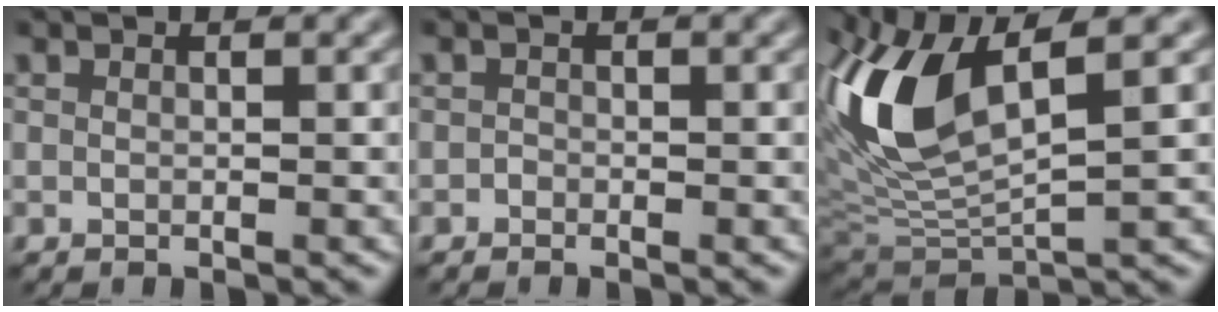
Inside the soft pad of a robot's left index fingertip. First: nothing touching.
{"total": 0.5, "force": [-0.4, 0.4, 0.1], "torque": [0.000, -0.002, -0.008]}
{"total": 10.1, "force": [3.1, 4.3, 8.6], "torque": [-0.193, 0.001, 0.061]}